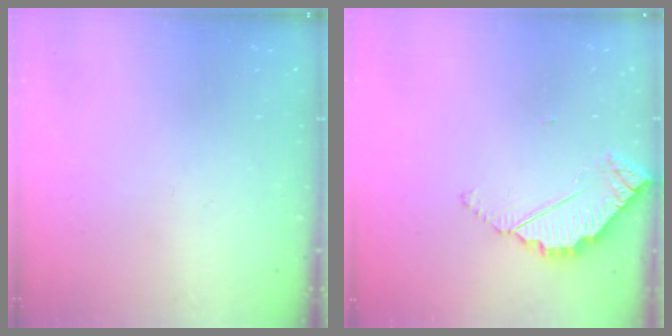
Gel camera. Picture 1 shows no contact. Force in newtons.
{"total": 3.8, "press": 3.8, "slide": 0.3}